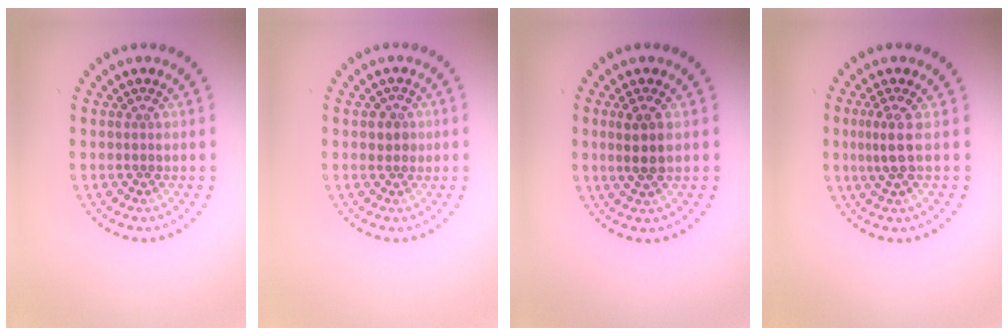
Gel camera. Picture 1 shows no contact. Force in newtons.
{"total": 1.5, "press": 1.3, "slide": 0.9}
{"total": 2.2, "press": 2.0, "slide": 0.9}
{"total": 1.8, "press": 1.3, "slide": 1.3}